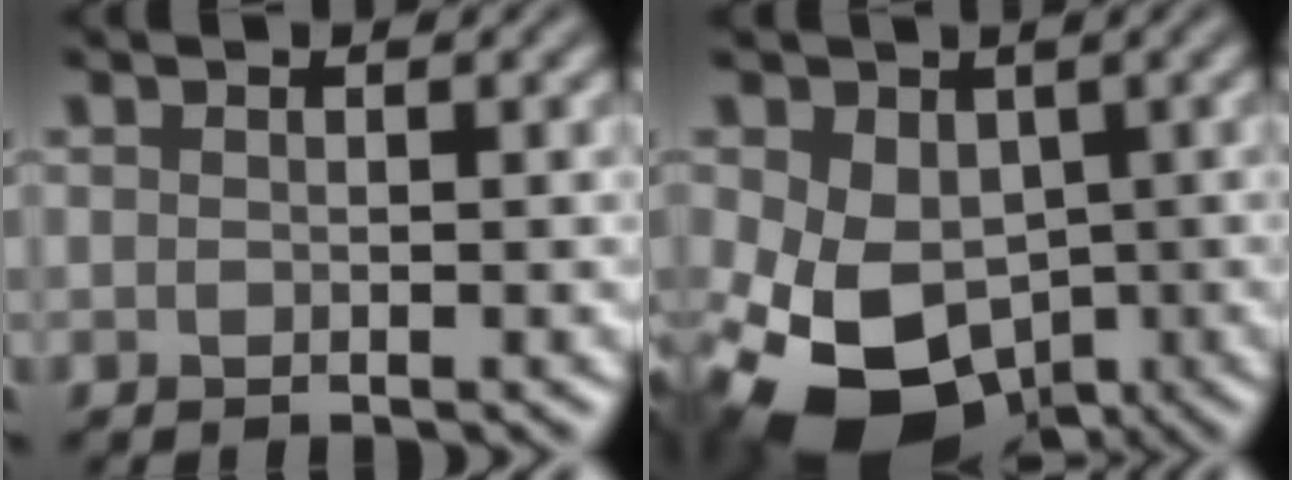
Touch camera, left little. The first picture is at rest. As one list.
[{"total": 11.1, "force": [-3.5, 7.9, 6.8], "torque": [-0.124, -0.039, -0.050]}]